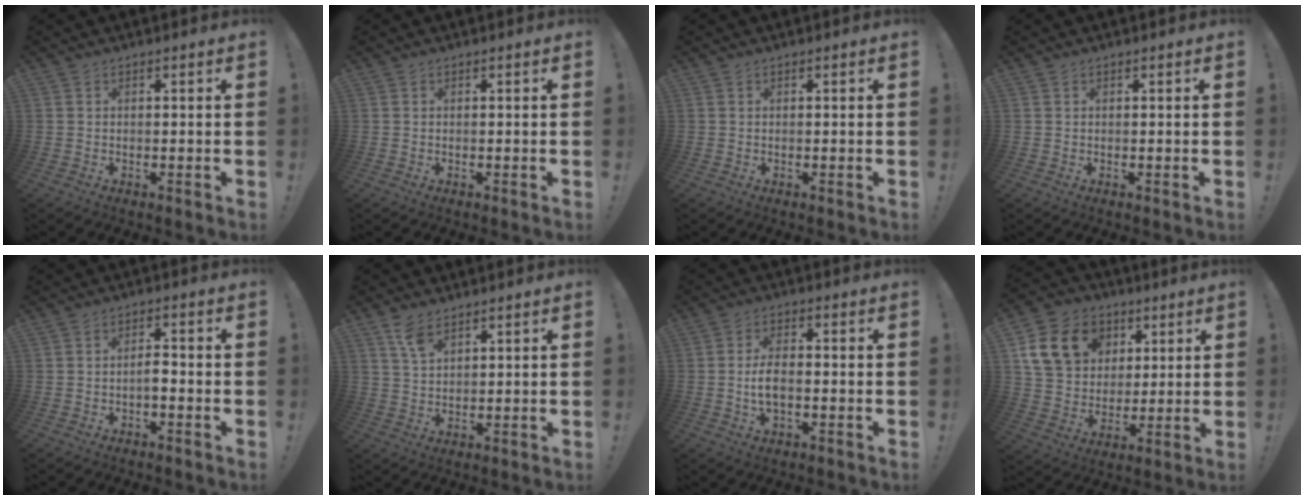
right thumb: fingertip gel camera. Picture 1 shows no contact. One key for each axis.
{"total": 0.0}
{"total": 0.0}
{"total": 0.0}
{"total": 3.3, "fx": -1.3, "fy": 1.6, "fz": 2.6, "tx": -0.044, "ty": 0.009, "tz": -0.024}
{"total": 5.6, "fx": 3.9, "fy": 2.1, "fz": 3.5, "tx": -0.061, "ty": -0.021, "tz": 0.069}
{"total": 5.7, "fx": -0.9, "fy": 2.8, "fz": 4.9, "tx": -0.090, "ty": 0.003, "tz": -0.018}
{"total": 16.9, "fx": 6.7, "fy": 13.3, "fz": 8.0, "tx": -0.118, "ty": -0.016, "tz": 0.137}